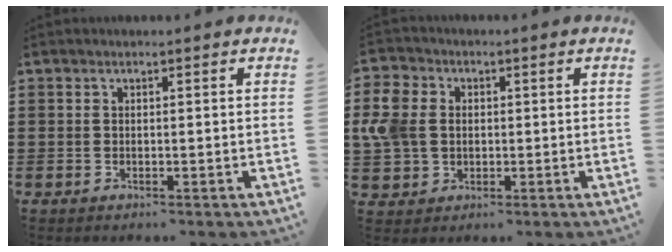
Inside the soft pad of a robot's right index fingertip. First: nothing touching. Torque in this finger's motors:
{"motor_torque": [0.65, -0.35, 0.51, 0.17]}